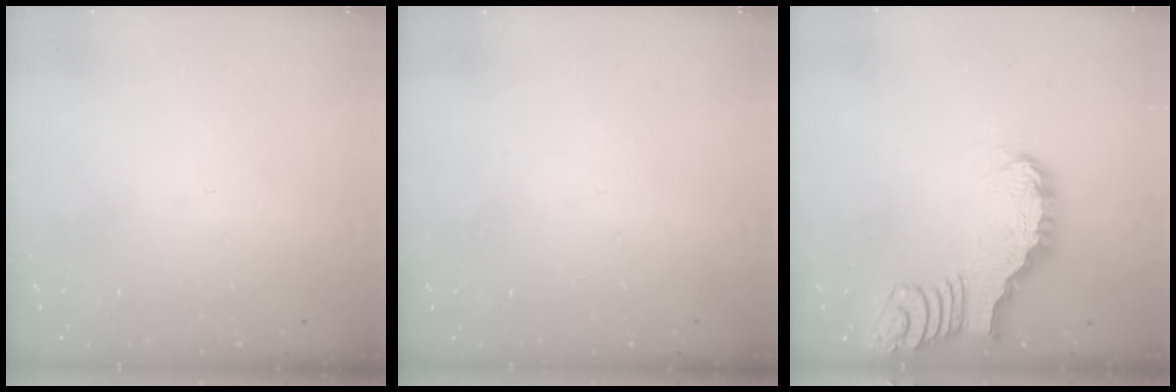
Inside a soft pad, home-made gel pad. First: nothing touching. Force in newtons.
{"total": 0.0}
{"total": 2.4, "press": 2.4, "slide": 0.2}